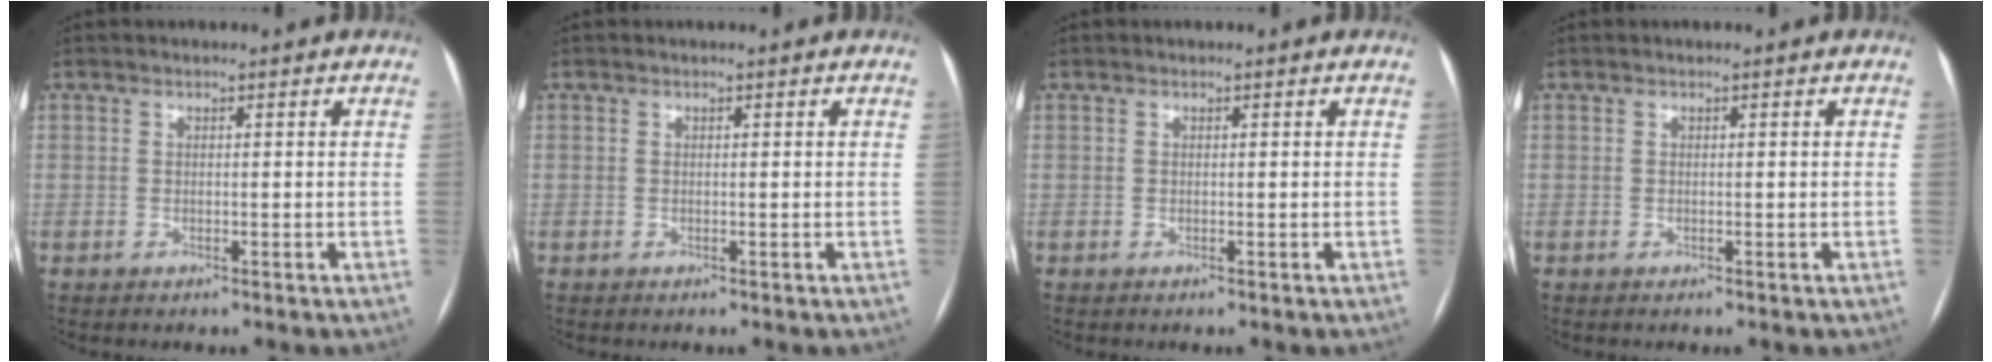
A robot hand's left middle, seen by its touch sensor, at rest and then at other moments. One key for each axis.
{"total": 0.0}
{"total": 0.0}
{"total": 0.0}